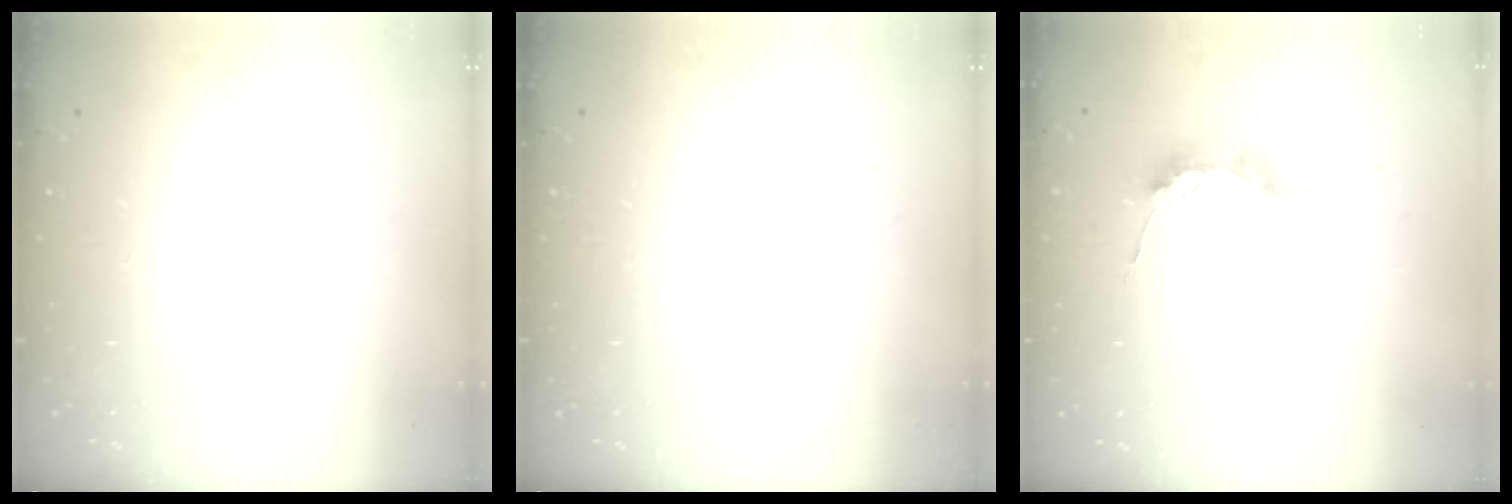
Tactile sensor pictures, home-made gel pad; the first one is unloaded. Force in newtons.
{"total": 0.0}
{"total": 7.8, "press": 7.6, "slide": 1.6}